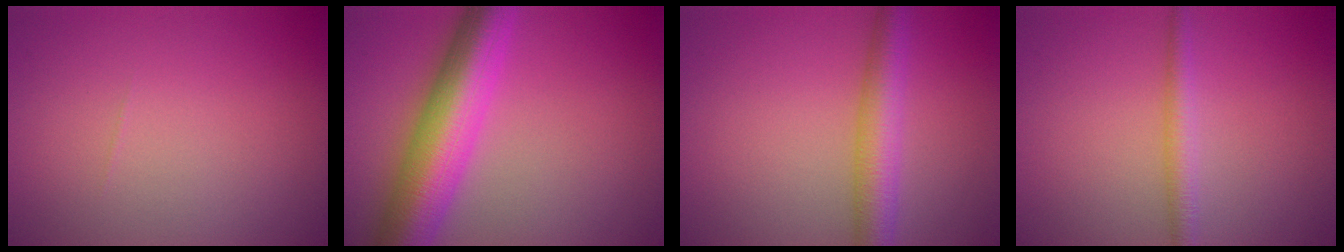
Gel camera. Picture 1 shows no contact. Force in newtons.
{"total": 9.2, "press": 9.2, "slide": 0.3}
{"total": 4.7, "press": 4.7, "slide": 0.1}
{"total": 2.1, "press": 2.1, "slide": 0.0}